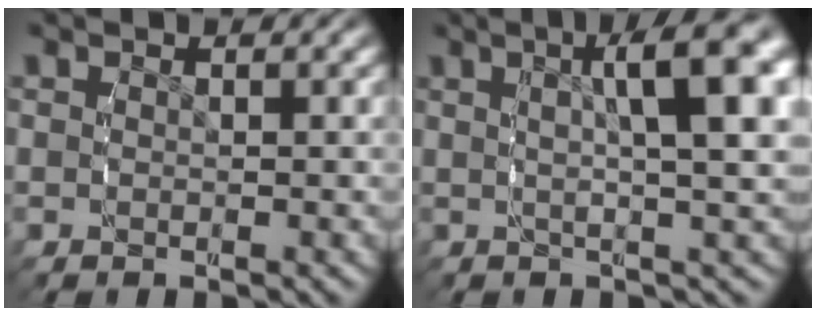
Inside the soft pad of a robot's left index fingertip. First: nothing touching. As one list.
[{"total": 7.1, "force": [2.2, 2.0, 6.5], "torque": [-0.089, 0.019, 0.028]}]